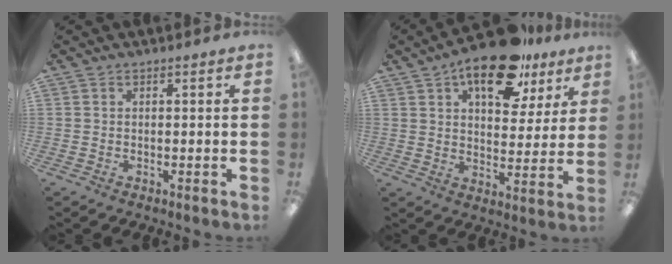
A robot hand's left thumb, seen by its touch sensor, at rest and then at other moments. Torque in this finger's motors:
{"motor_torque": [0.32, 0.40, 1.59, -1.18, 0.12]}